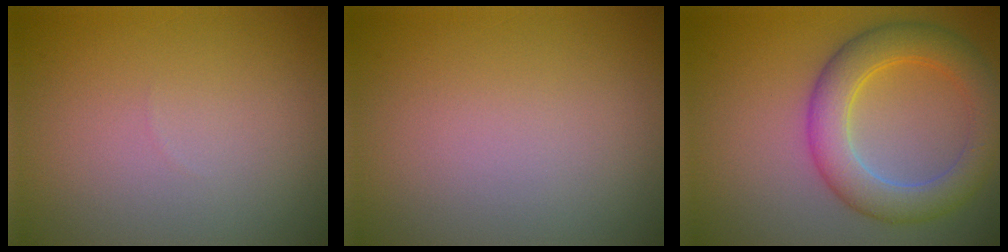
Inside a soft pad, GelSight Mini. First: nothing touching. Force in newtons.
{"total": 0.0}
{"total": 5.9, "press": 5.9, "slide": 0.0}